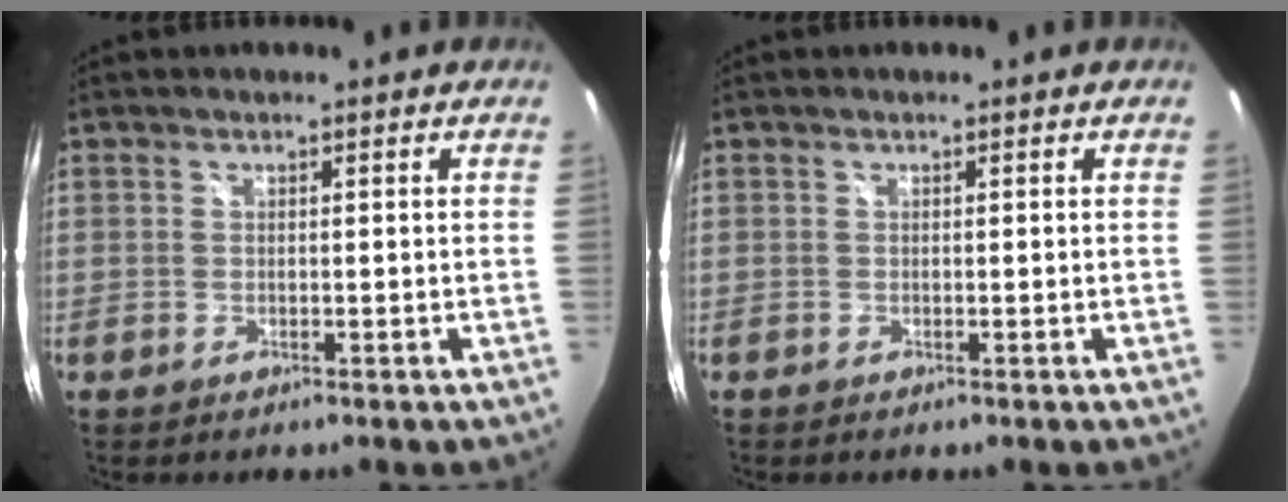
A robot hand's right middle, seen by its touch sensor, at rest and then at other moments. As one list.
[{"total": 0.0}]